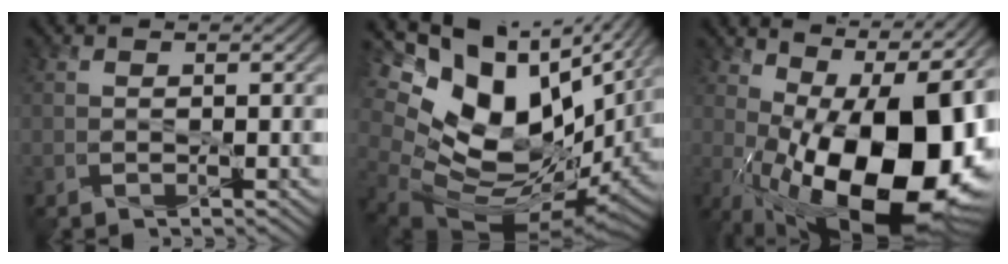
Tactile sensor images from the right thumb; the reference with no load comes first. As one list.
[{"total": 19.0, "force": [6.4, 11.6, 13.6], "torque": [-0.275, -0.018, 0.149]}, {"total": 20.9, "force": [-1.6, 9.5, 18.6], "torque": [-0.251, -0.001, -0.026]}]